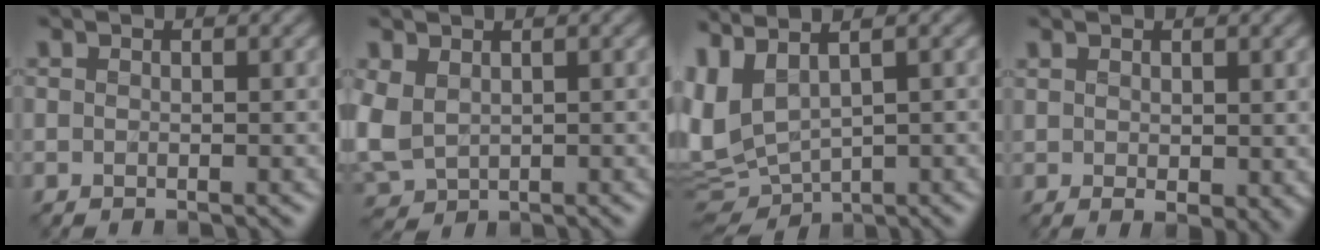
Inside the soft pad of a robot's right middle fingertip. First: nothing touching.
{"total": 3.6, "force": [0.9, 2.7, 2.3], "torque": [-0.074, 0.001, 0.018]}
{"total": 5.4, "force": [1.7, 2.7, 4.3], "torque": [-0.108, 0.001, 0.040]}
{"total": 2.1, "force": [0.7, 0.9, 1.7], "torque": [-0.030, -0.003, 0.019]}